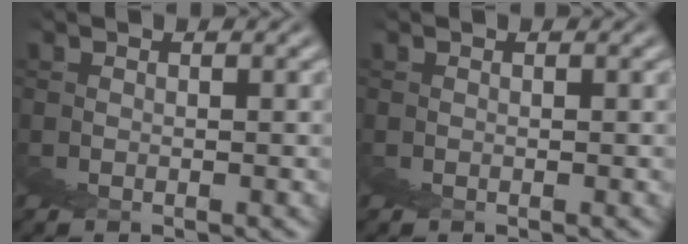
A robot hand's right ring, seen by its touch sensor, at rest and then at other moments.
{"total": 0.0}